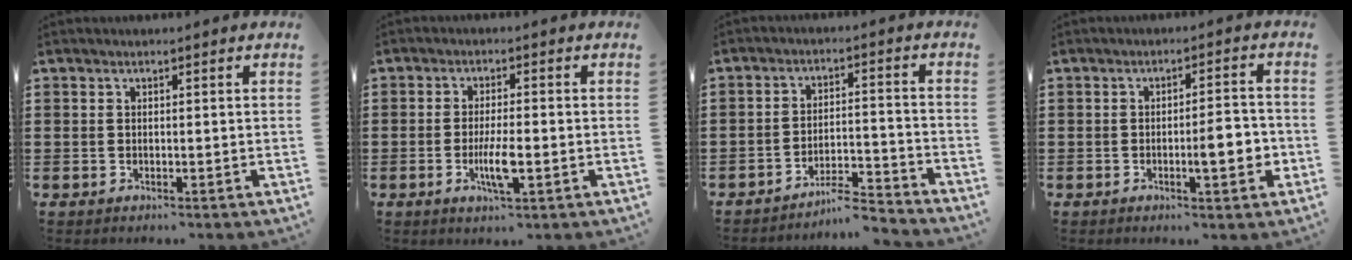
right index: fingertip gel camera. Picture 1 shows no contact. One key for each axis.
{"total": 4.9, "fx": -1.6, "fy": 1.0, "fz": 4.5, "tx": -0.089, "ty": -0.005, "tz": -0.031}
{"total": 5.3, "fx": -5.0, "fy": 0.1, "fz": 1.9, "tx": -0.035, "ty": -0.005, "tz": -0.097}
{"total": 5.3, "fx": -1.3, "fy": 1.3, "fz": 5.0, "tx": -0.065, "ty": -0.002, "tz": -0.026}